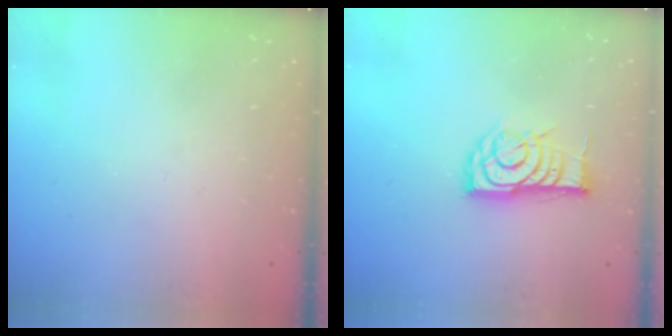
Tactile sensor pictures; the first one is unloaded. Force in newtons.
{"total": 13.0, "press": 13.0, "slide": 0.8}